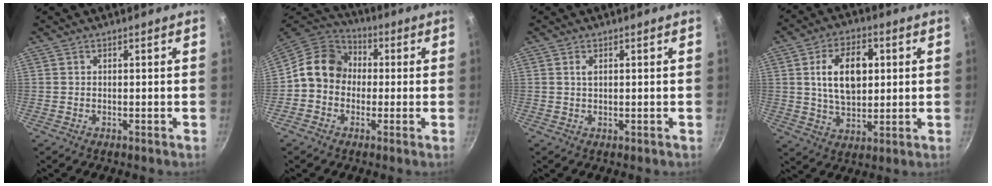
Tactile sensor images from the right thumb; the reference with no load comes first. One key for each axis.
{"total": 11.4, "fx": 0.1, "fy": 9.9, "fz": 5.7, "tx": -0.060, "ty": 0.033, "tz": -0.022}
{"total": 1.3, "fx": 0.4, "fy": 0.6, "fz": 1.0, "tx": -0.018, "ty": 0.000, "tz": 0.008}
{"total": 12.6, "fx": 2.4, "fy": 7.9, "fz": 9.6, "tx": -0.137, "ty": -0.003, "tz": 0.040}